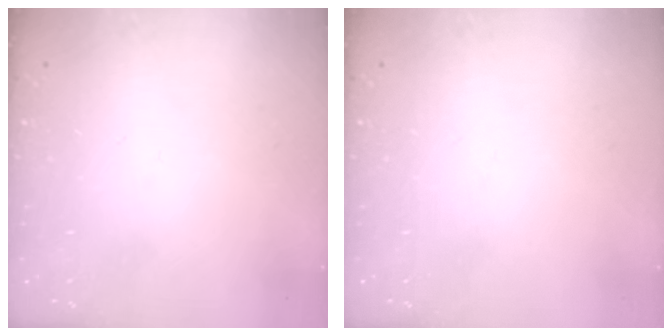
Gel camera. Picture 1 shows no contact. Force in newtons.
{"total": 0.0}